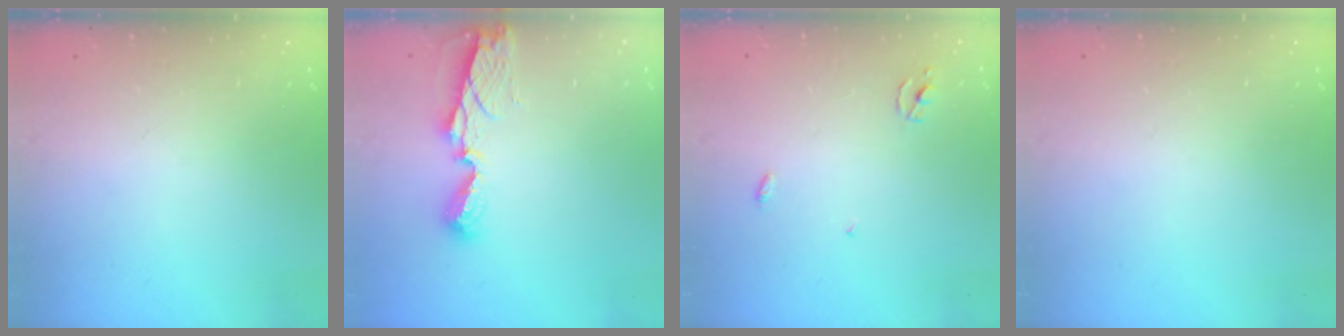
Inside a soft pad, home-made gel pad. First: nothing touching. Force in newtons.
{"total": 7.1, "press": 7.1, "slide": 0.2}
{"total": 2.3, "press": 2.3, "slide": 0.1}
{"total": 0.0}